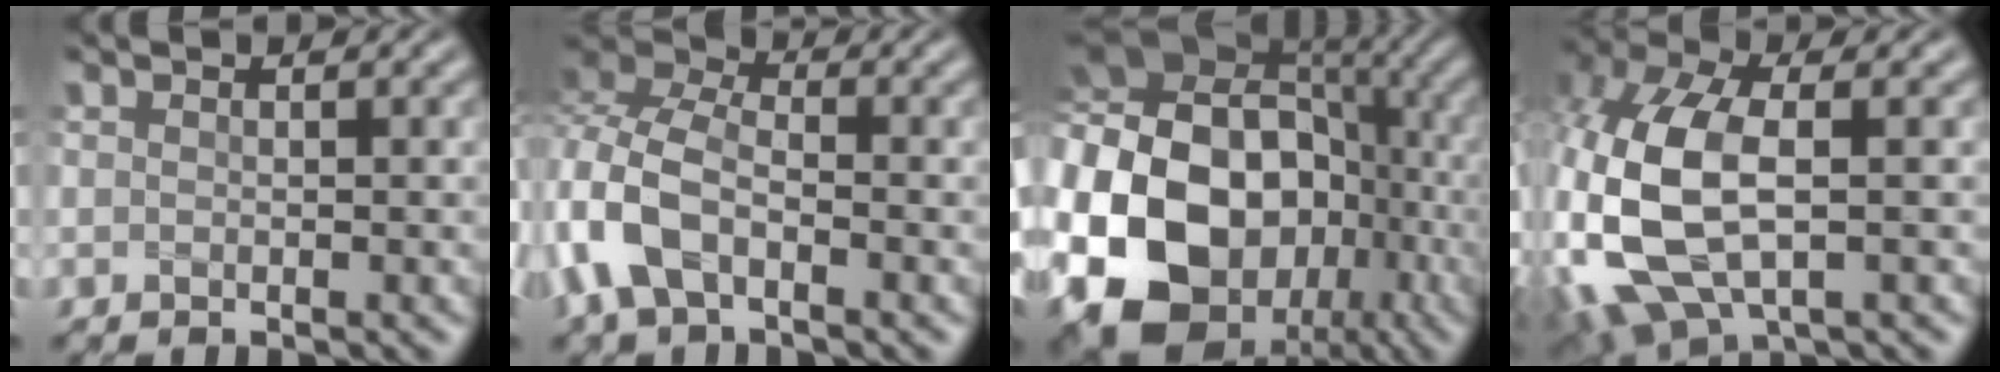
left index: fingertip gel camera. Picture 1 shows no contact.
{"total": 6.9, "force": [-2.7, 4.0, 4.9], "torque": [-0.125, 0.007, -0.069]}
{"total": 23.7, "force": [-5.8, 19.5, 12.3], "torque": [-0.242, -0.023, -0.125]}
{"total": 10.1, "force": [-0.4, 5.7, 8.4], "torque": [-0.222, -0.010, -0.002]}